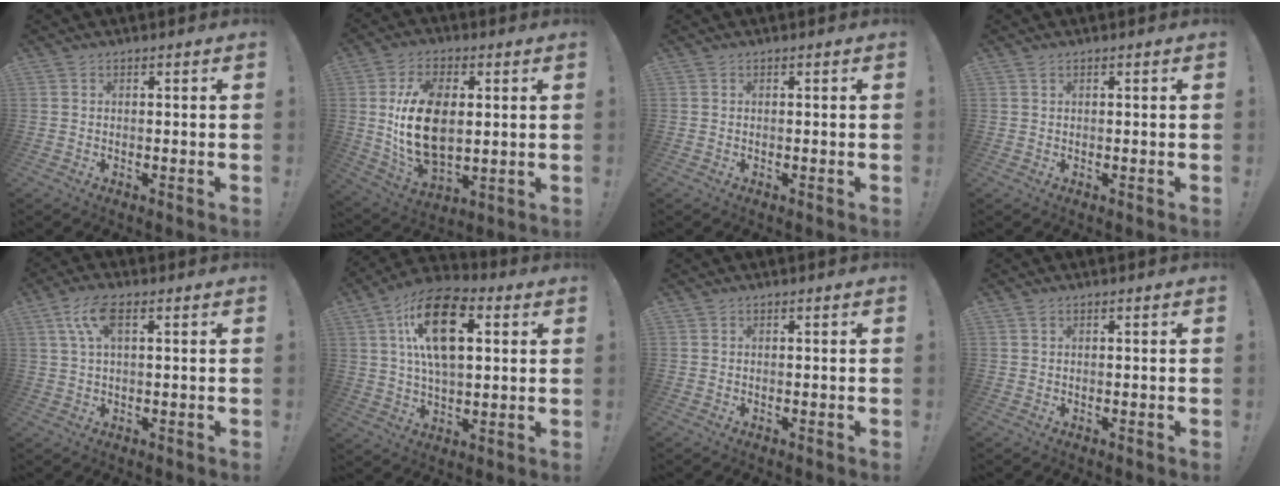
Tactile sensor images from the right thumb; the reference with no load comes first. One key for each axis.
{"total": 17.7, "fx": 2.2, "fy": 10.9, "fz": 13.8, "tx": -0.252, "ty": -0.006, "tz": 0.038}
{"total": 0.0}
{"total": 0.6, "fx": 0.4, "fy": 0.2, "fz": 0.4, "tx": -0.005, "ty": -0.001, "tz": 0.007}
{"total": 7.7, "fx": 2.9, "fy": 3.0, "fz": 6.5, "tx": -0.118, "ty": 0.004, "tz": 0.054}
{"total": 19.0, "fx": 5.8, "fy": 10.6, "fz": 14.7, "tx": -0.247, "ty": 0.000, "tz": 0.096}
{"total": 0.0}
{"total": 0.6, "fx": 0.4, "fy": 0.3, "fz": 0.4, "tx": -0.006, "ty": -0.001, "tz": 0.007}